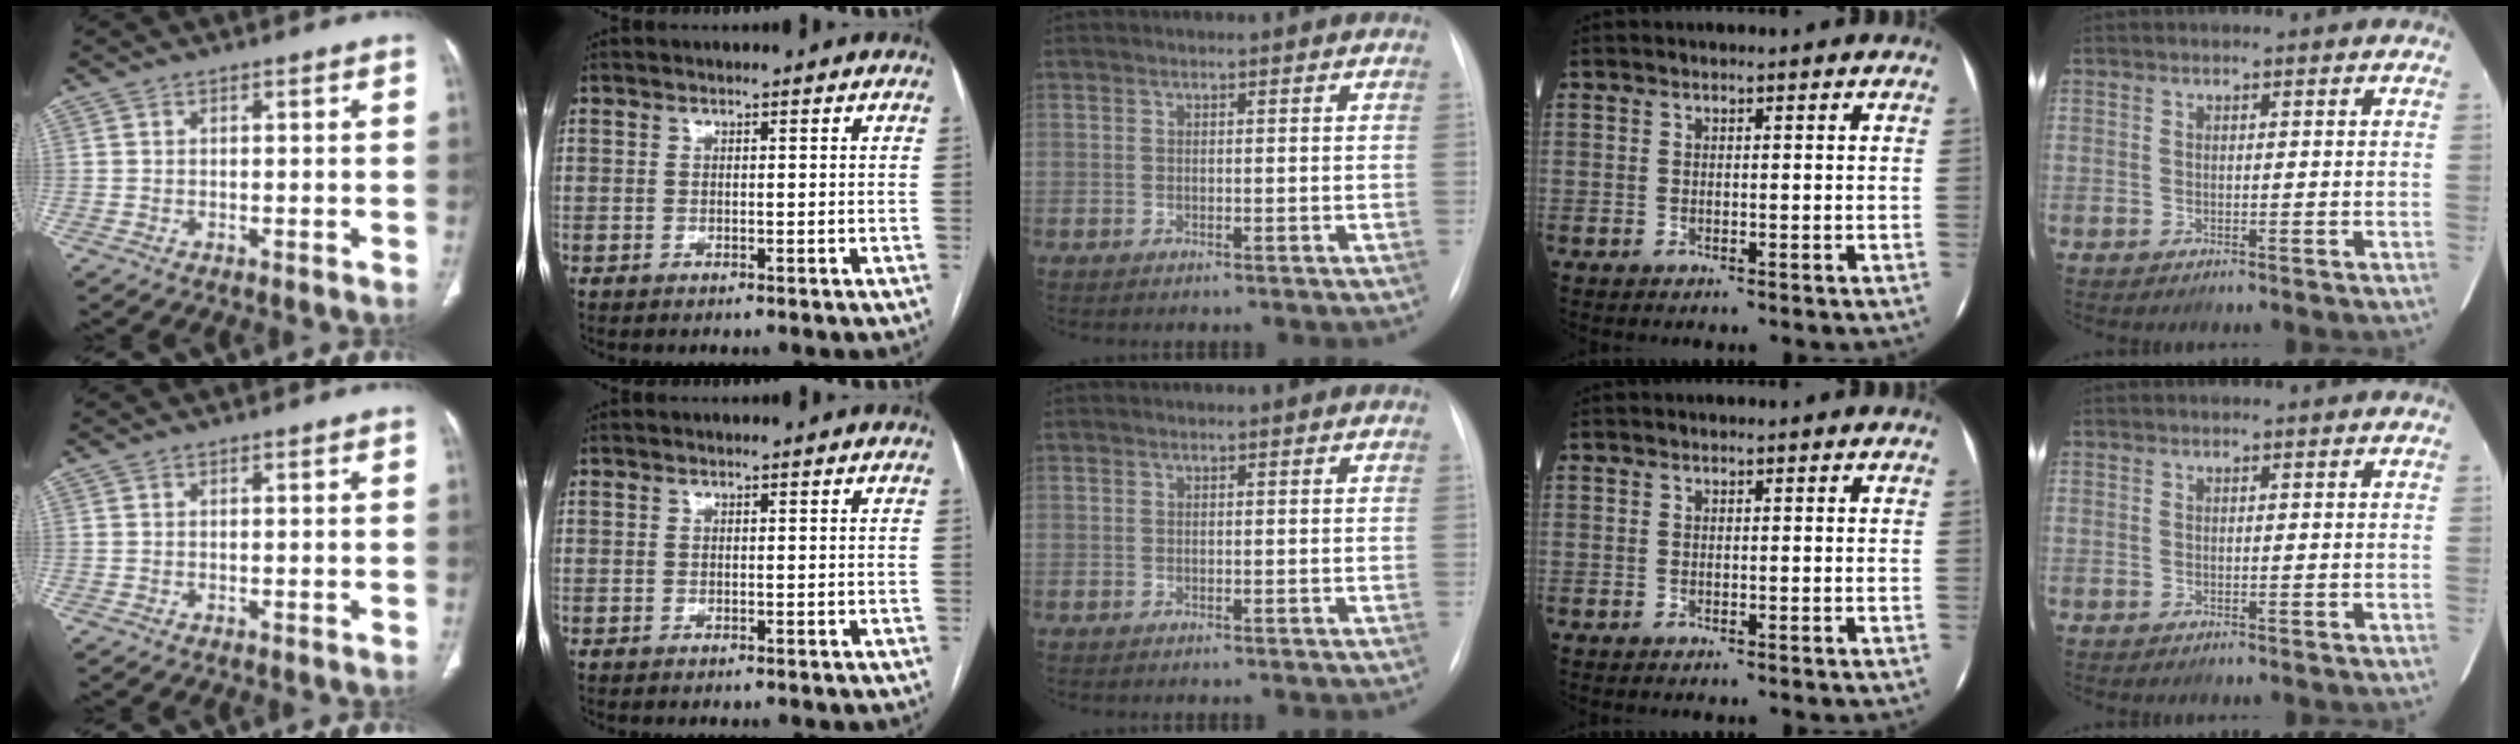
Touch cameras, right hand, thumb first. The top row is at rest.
{}